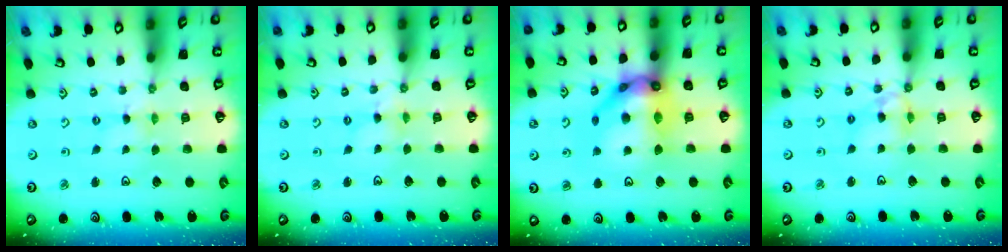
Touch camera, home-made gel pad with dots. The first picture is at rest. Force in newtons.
{"total": 2.5, "press": 2.5, "slide": 0.2}
{"total": 17.4, "press": 17.4, "slide": 1.5}
{"total": 8.8, "press": 8.8, "slide": 0.8}